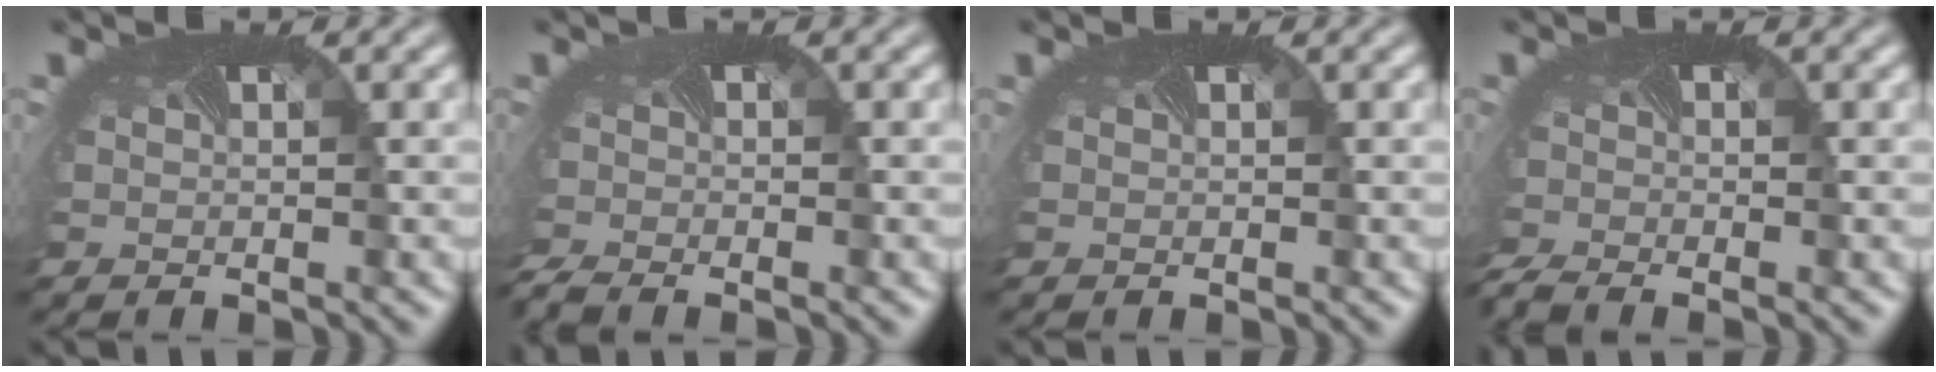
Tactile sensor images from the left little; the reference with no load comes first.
{"total": 2.5, "force": [-2.3, 0.1, 1.1], "torque": [-0.027, -0.016, -0.046]}
{"total": 0.0}
{"total": 2.8, "force": [-2.6, 0.3, 1.1], "torque": [-0.029, -0.021, -0.054]}